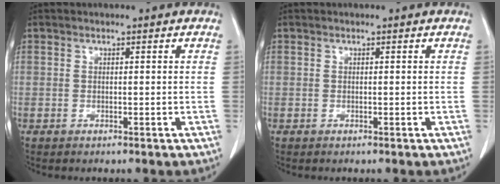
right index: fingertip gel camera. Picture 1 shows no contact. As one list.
[{"total": 0.0}]